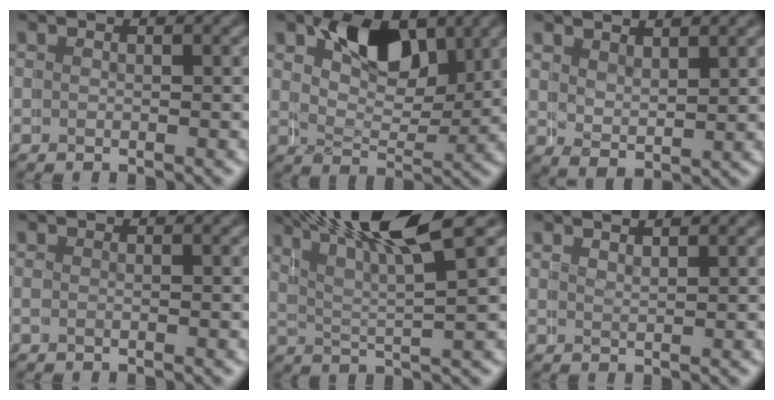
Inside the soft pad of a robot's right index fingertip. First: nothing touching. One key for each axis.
{"total": 6.6, "fx": 4.3, "fy": 3.7, "fz": 3.5, "tx": -0.065, "ty": -0.015, "tz": 0.076}
{"total": 2.7, "fx": 2.5, "fy": 0.8, "fz": 0.7, "tx": -0.022, "ty": -0.011, "tz": 0.050}
{"total": 0.5, "fx": -0.2, "fy": -0.1, "fz": 0.5, "tx": -0.005, "ty": 0.000, "tz": -0.004}
{"total": 9.6, "fx": 6.7, "fy": 1.7, "fz": 6.7, "tx": -0.111, "ty": 0.022, "tz": 0.101}
{"total": 1.9, "fx": 1.7, "fy": -0.9, "fz": -0.2, "tx": 0.006, "ty": -0.006, "tz": 0.034}